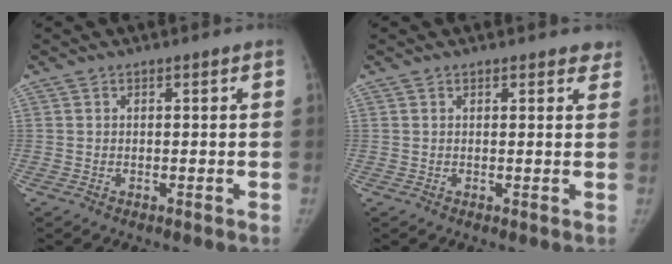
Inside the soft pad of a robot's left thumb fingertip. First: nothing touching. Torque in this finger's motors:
{"motor_torque": [0.20, -0.05, 0.48, -0.10, 0.02]}